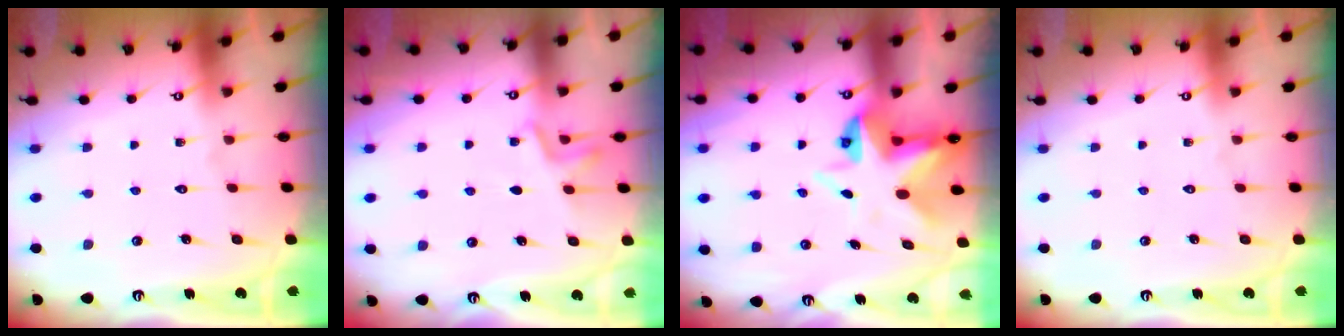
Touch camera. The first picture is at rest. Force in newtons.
{"total": 4.3, "press": 4.0, "slide": 1.6}
{"total": 6.5, "press": 6.4, "slide": 0.8}
{"total": 0.0}